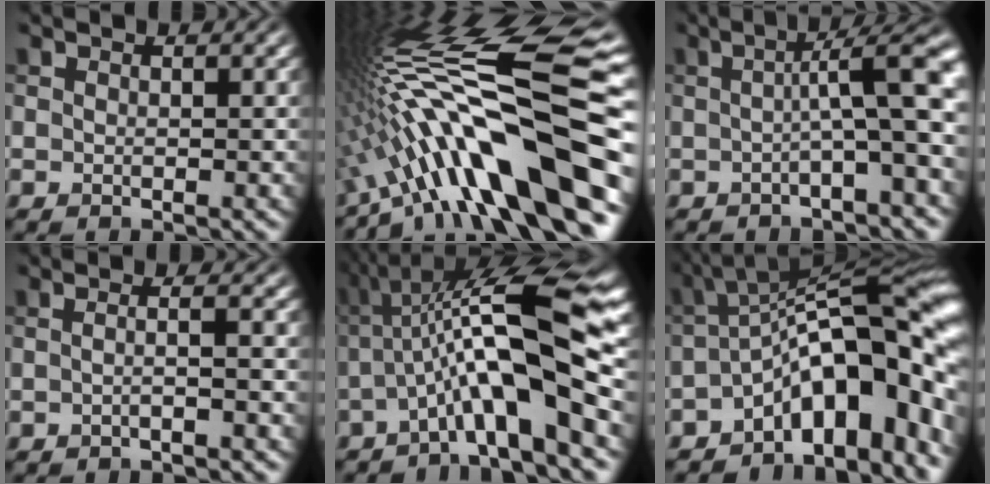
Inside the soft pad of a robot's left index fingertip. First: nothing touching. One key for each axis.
{"total": 16.2, "fx": -5.0, "fy": 3.2, "fz": 15.1, "tx": -0.257, "ty": 0.045, "tz": -0.084}
{"total": 8.0, "fx": 0.3, "fy": 1.5, "fz": 7.8, "tx": -0.099, "ty": 0.018, "tz": -0.005}
{"total": 1.9, "fx": -0.4, "fy": 0.6, "fz": 1.7, "tx": -0.019, "ty": -0.001, "tz": -0.017}
{"total": 10.6, "fx": -0.9, "fy": 2.0, "fz": 10.4, "tx": -0.172, "ty": 0.023, "tz": -0.024}
{"total": 13.5, "fx": -4.3, "fy": 5.2, "fz": 11.7, "tx": -0.144, "ty": 0.018, "tz": -0.073}